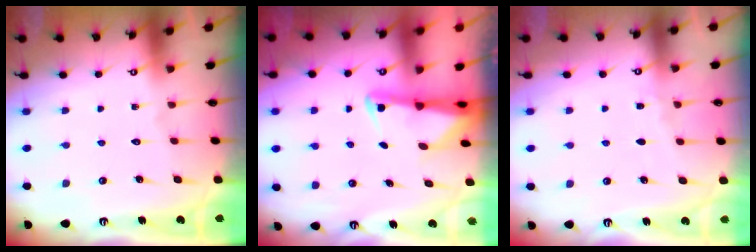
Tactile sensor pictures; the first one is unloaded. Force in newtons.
{"total": 2.2, "press": 2.2, "slide": 0.5}
{"total": 2.9, "press": 2.8, "slide": 0.5}